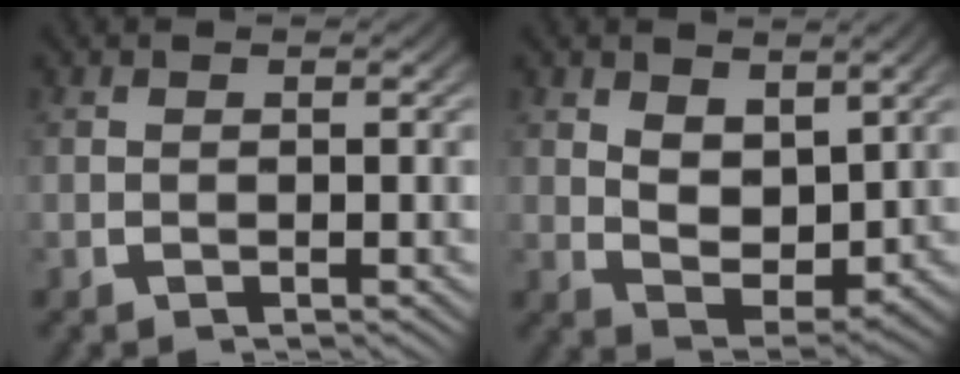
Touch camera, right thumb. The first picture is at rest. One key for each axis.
{"total": 4.5, "fx": 0.9, "fy": 2.9, "fz": 3.3, "tx": -0.067, "ty": -0.025, "tz": 0.027}